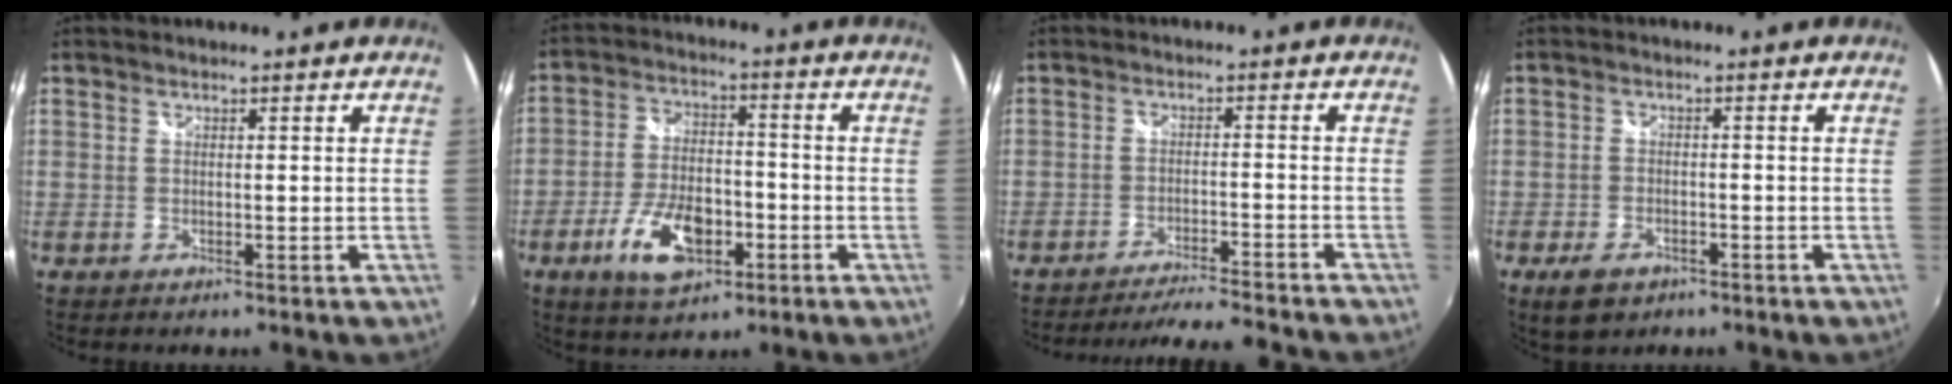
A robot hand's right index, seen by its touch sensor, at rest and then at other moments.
{"total": 11.8, "force": [-5.2, 6.1, 8.7], "torque": [-0.179, -0.003, -0.086]}
{"total": 11.7, "force": [-11.0, -0.1, 4.0], "torque": [-0.085, 0.002, -0.162]}
{"total": 5.7, "force": [-3.6, 3.3, 2.9], "torque": [-0.078, -0.008, -0.058]}